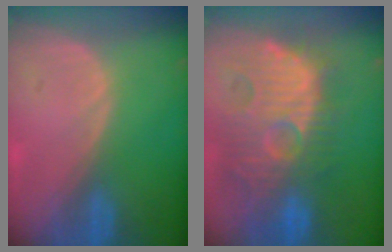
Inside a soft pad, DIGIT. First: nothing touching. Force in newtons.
{"total": 13.3, "press": 12.4, "slide": 4.9}